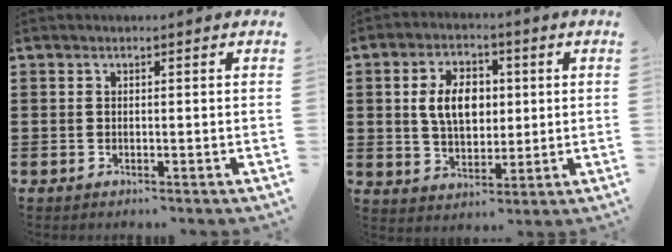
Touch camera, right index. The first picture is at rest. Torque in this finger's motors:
{"motor_torque": [0.88, 0.32, 0.30, 0.14]}